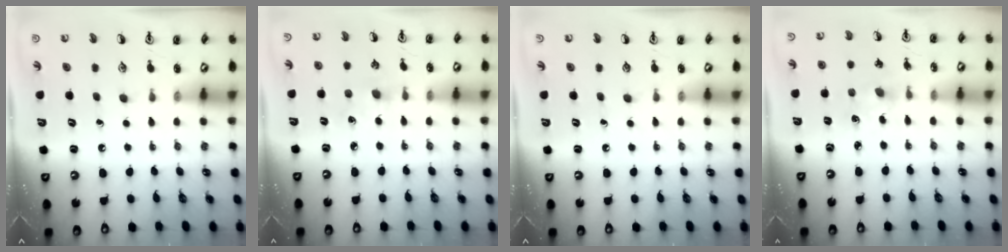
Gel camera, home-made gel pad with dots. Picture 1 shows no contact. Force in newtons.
{"total": 1.7, "press": 1.7, "slide": 0.3}
{"total": 0.0}
{"total": 2.9, "press": 2.9, "slide": 0.4}